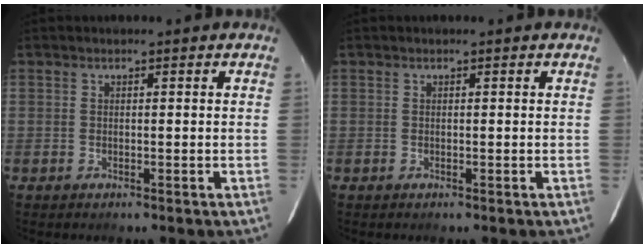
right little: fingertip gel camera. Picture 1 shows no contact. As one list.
[{"total": 0.0}]